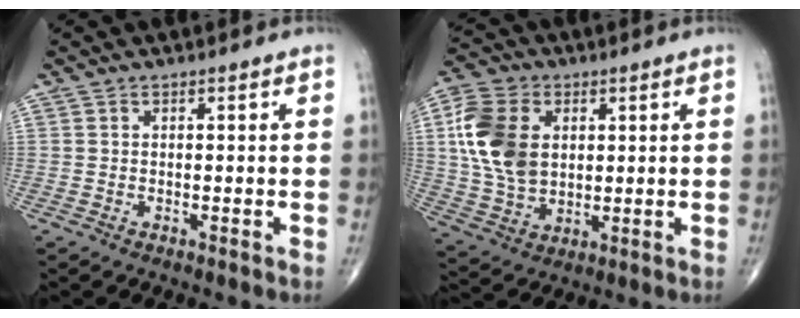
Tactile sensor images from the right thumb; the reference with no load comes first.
{"total": 14.4, "force": [2.8, 10.2, 9.8], "torque": [-0.181, -0.001, 0.054]}